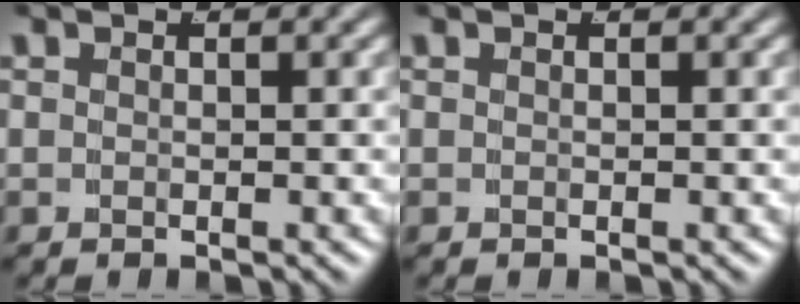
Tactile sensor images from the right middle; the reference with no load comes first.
{"total": 0.0}